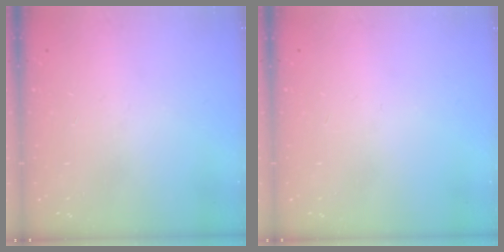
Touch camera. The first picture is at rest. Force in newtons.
{"total": 0.0}